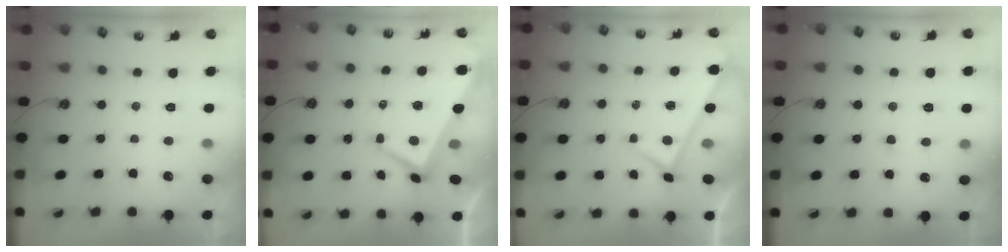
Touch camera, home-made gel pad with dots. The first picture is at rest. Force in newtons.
{"total": 2.6, "press": 2.3, "slide": 1.1}
{"total": 0.0}
{"total": 1.1, "press": 1.1, "slide": 0.3}